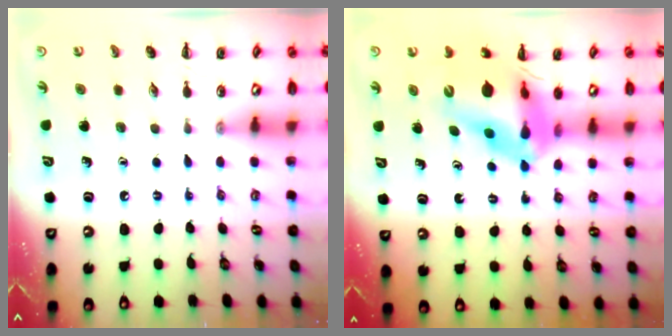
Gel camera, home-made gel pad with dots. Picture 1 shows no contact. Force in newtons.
{"total": 14.4, "press": 13.8, "slide": 4.3}